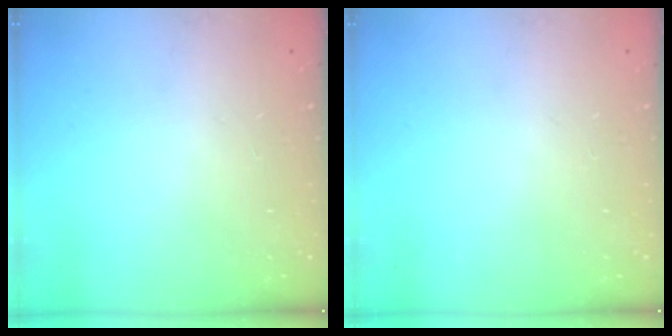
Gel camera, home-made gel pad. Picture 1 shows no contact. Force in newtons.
{"total": 0.0}